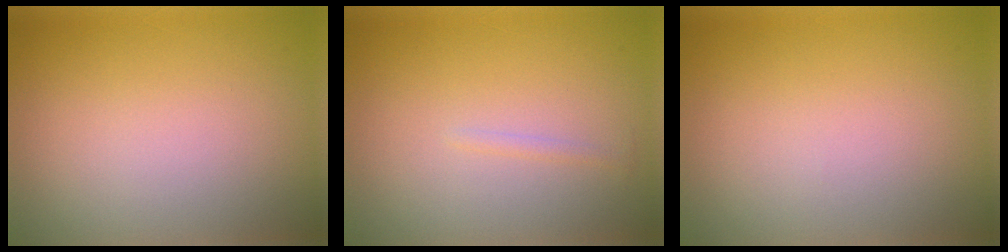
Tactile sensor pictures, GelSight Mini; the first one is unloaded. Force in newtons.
{"total": 0.6, "press": 0.6, "slide": 0.0}
{"total": 0.0}